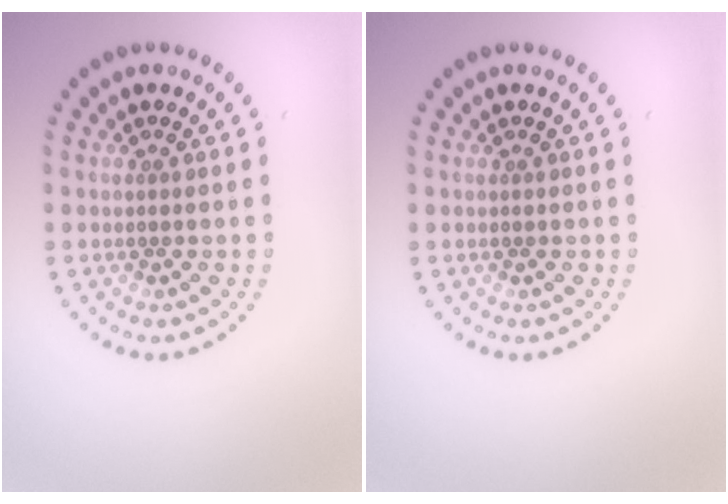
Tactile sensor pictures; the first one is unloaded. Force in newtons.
{"total": 0.0}